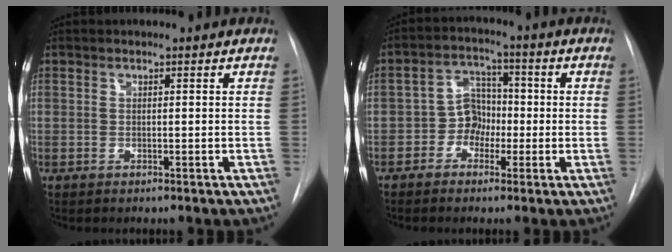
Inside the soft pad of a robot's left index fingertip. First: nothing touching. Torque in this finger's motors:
{"motor_torque": [0.74, 0.26, 0.03, 0.00]}